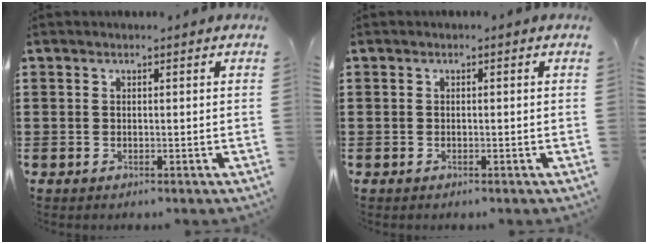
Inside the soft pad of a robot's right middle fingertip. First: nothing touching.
{"total": 0.0}